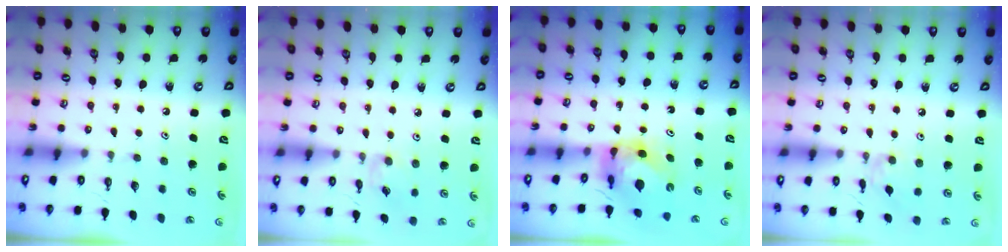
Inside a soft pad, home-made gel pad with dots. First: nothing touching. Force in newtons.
{"total": 2.9, "press": 2.8, "slide": 0.5}
{"total": 6.4, "press": 6.4, "slide": 0.6}
{"total": 2.4, "press": 2.3, "slide": 0.5}